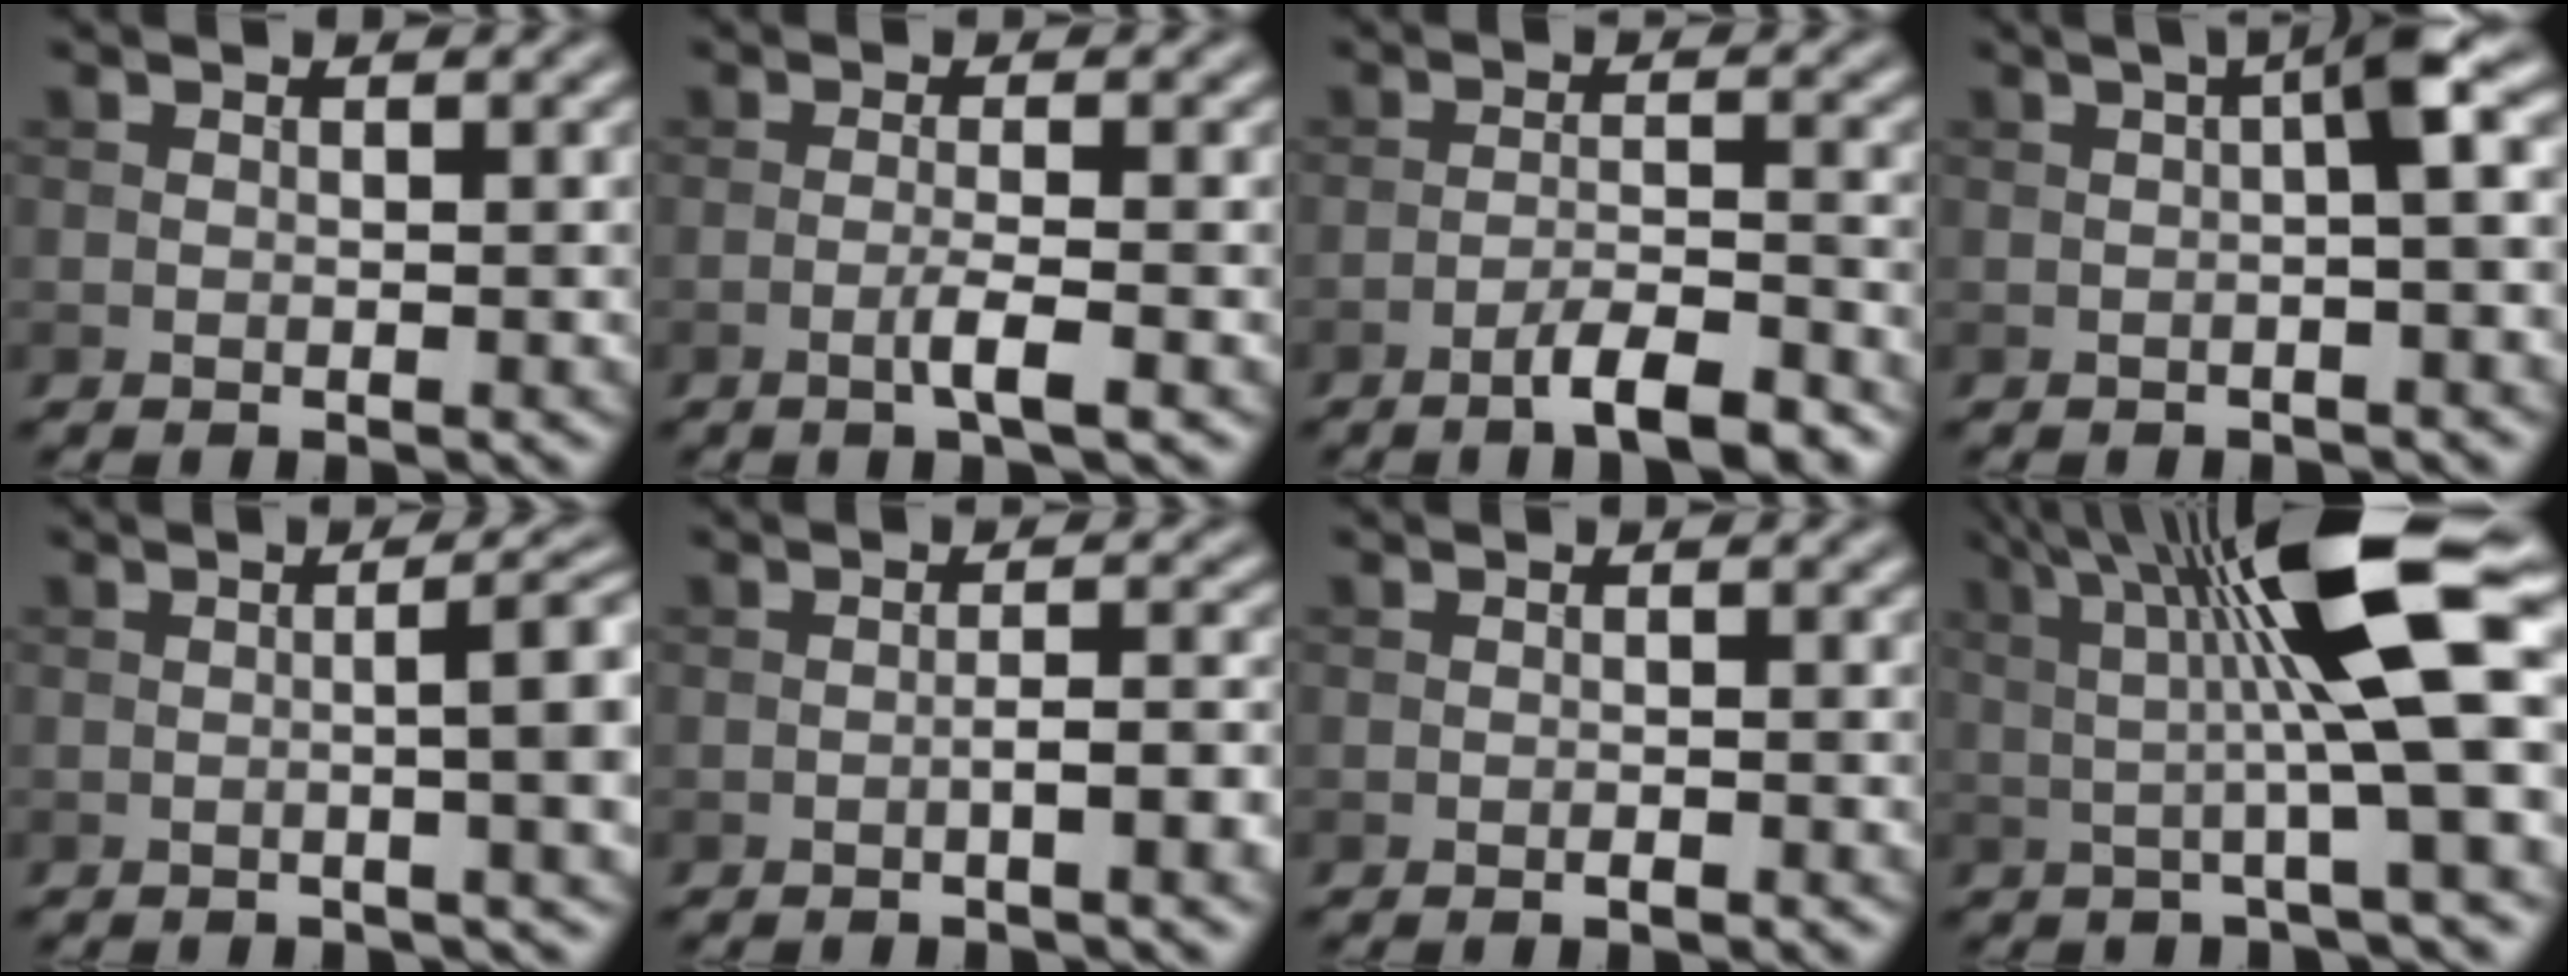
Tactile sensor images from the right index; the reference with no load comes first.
{"total": 2.4, "force": [-0.9, 0.2, 2.2], "torque": [-0.038, 0.006, -0.023]}
{"total": 4.6, "force": [-3.3, 0.7, 3.1], "torque": [-0.053, 0.007, -0.056]}
{"total": 4.0, "force": [0.3, 0.5, 4.0], "torque": [-0.059, 0.016, 0.000]}
{"total": 7.0, "force": [-0.3, 2.0, 6.7], "torque": [-0.075, 0.005, -0.001]}
{"total": 3.2, "force": [-1.1, 0.7, 3.0], "torque": [-0.045, 0.008, -0.019]}
{"total": 0.7, "force": [-0.4, 0.2, 0.6], "torque": [-0.009, -0.001, -0.006]}
{"total": 12.0, "force": [2.6, 1.9, 11.5], "torque": [-0.171, 0.012, 0.042]}